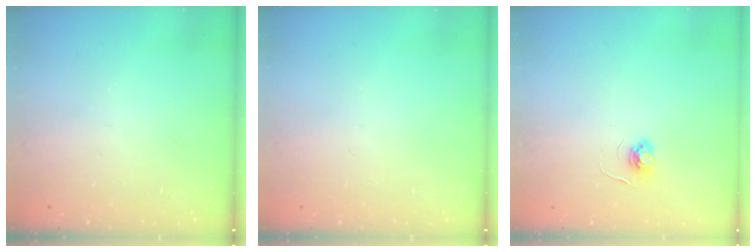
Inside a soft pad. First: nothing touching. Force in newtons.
{"total": 0.0}
{"total": 3.8, "press": 3.8, "slide": 0.4}